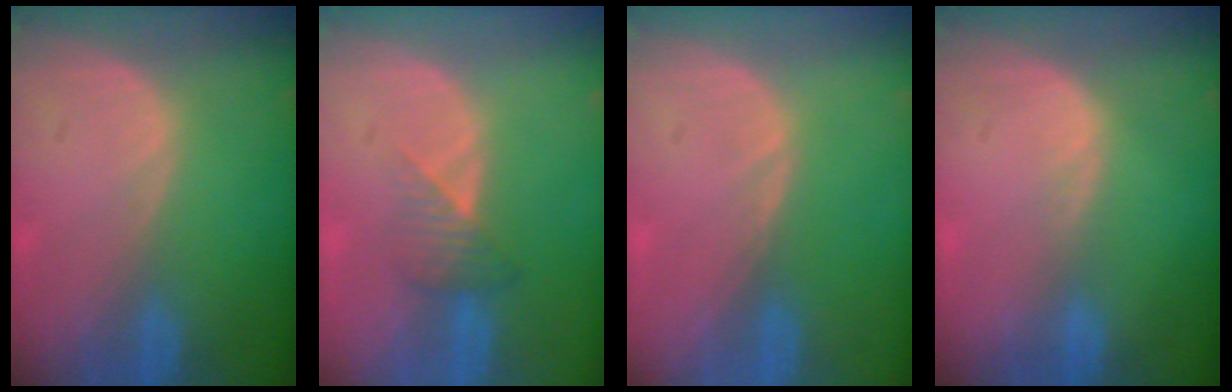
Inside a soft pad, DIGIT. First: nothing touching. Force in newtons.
{"total": 3.3, "press": 3.1, "slide": 1.3}
{"total": 0.6, "press": 0.4, "slide": 0.4}
{"total": 1.1, "press": 0.7, "slide": 0.9}